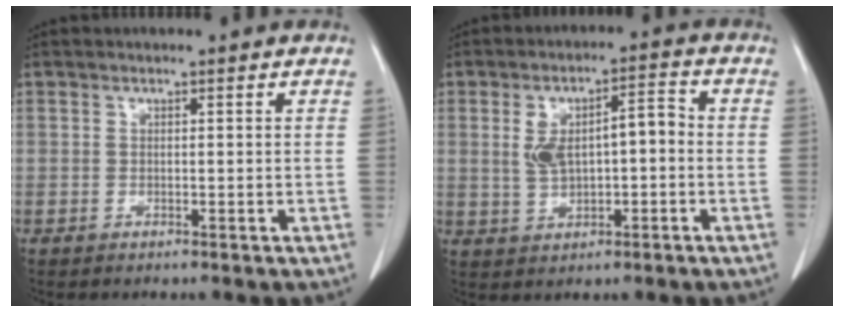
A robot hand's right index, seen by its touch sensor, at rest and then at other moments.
{"total": 7.8, "force": [0.2, 3.1, 7.1], "torque": [-0.135, 0.030, 0.011]}